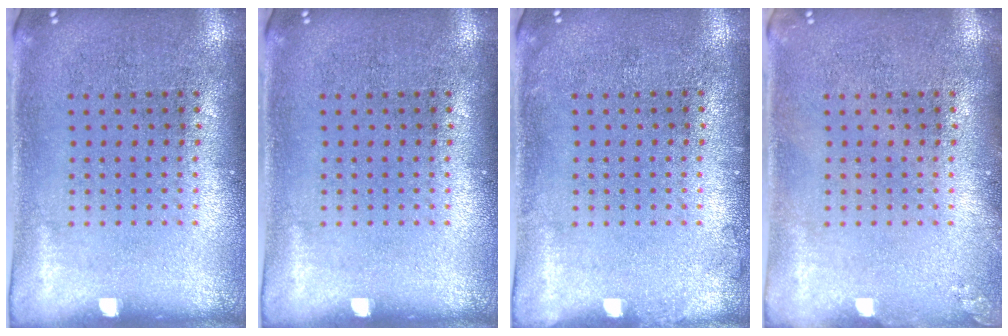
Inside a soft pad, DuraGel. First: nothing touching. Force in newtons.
{"total": 0.0}
{"total": 0.6, "press": 0.6, "slide": 0.2}
{"total": 0.8, "press": 0.8, "slide": 0.1}